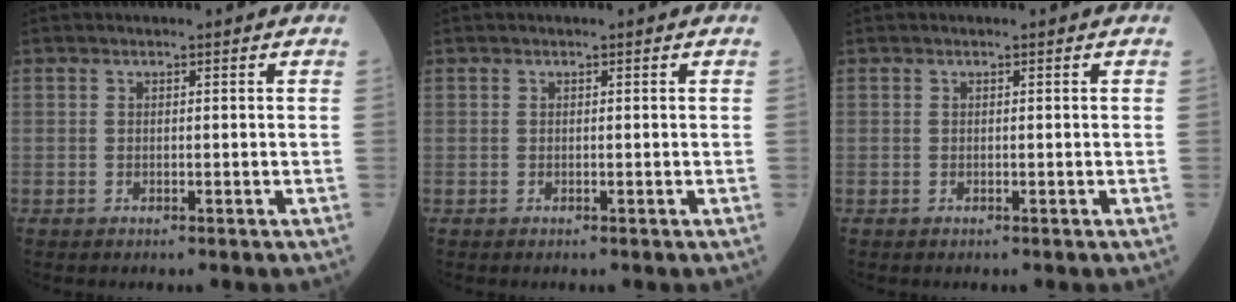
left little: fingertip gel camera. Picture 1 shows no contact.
{"total": 0.0}
{"total": 0.0}